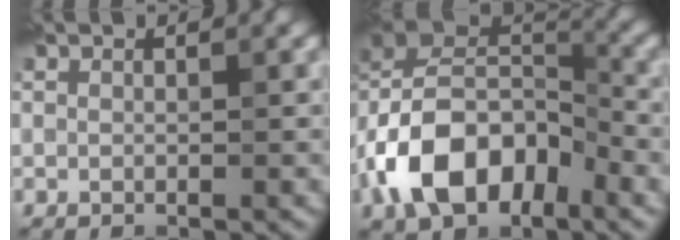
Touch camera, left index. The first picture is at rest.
{"total": 11.2, "force": [-4.2, 6.8, 7.8], "torque": [-0.148, 0.013, -0.092]}